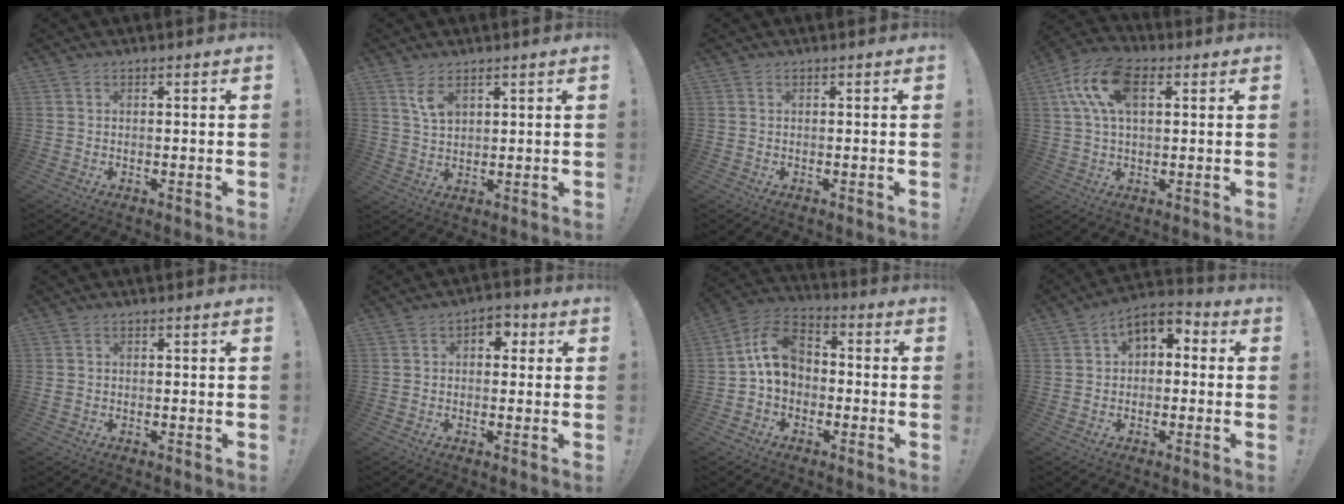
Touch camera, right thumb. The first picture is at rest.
{"total": 5.7, "force": [3.3, 2.8, 3.8], "torque": [-0.061, -0.018, 0.058]}
{"total": 0.0}
{"total": 13.8, "force": [4.4, 7.7, 10.6], "torque": [-0.207, 0.003, 0.083]}
{"total": 1.1, "force": [-0.2, 1.0, 0.5], "torque": [-0.011, 0.005, -0.002]}
{"total": 4.1, "force": [0.5, 3.2, 2.4], "torque": [-0.032, 0.005, 0.005]}
{"total": 11.1, "force": [0.5, 8.6, 7.0], "torque": [-0.121, 0.017, 0.017]}
{"total": 6.3, "force": [1.3, 4.5, 4.1], "torque": [-0.067, 0.010, 0.030]}